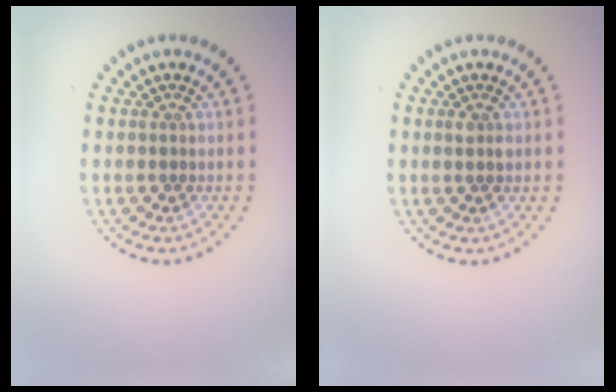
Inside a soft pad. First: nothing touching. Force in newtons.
{"total": 1.0, "press": 0.9, "slide": 0.3}